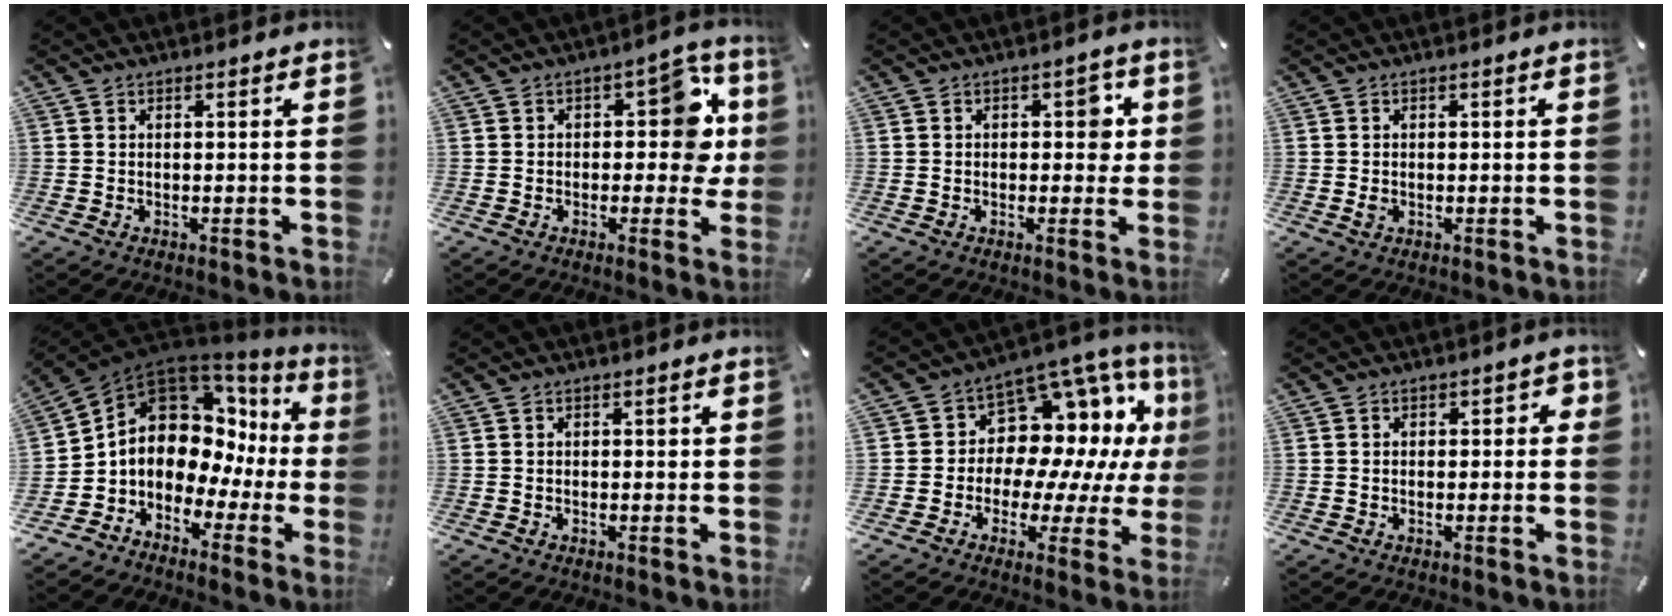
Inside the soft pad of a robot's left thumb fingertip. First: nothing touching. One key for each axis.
{"total": 12.2, "fx": 1.7, "fy": 7.0, "fz": 9.9, "tx": -0.110, "ty": -0.006, "tz": 0.023}
{"total": 4.9, "fx": 0.6, "fy": 3.2, "fz": 3.7, "tx": -0.035, "ty": -0.001, "tz": -0.002}
{"total": 1.2, "fx": -0.2, "fy": 0.8, "fz": 0.9, "tx": -0.016, "ty": 0.001, "tz": -0.004}
{"total": 11.9, "fx": 2.6, "fy": 9.6, "fz": 6.4, "tx": -0.120, "ty": -0.039, "tz": 0.042}
{"total": 0.8, "fx": -0.1, "fy": 0.6, "fz": 0.5, "tx": -0.010, "ty": 0.003, "tz": -0.004}
{"total": 12.0, "fx": 5.2, "fy": 9.2, "fz": 5.6, "tx": -0.076, "ty": -0.076, "tz": 0.093}
{"total": 1.9, "fx": -0.6, "fy": 1.4, "fz": 1.2, "tx": -0.023, "ty": 0.009, "tz": -0.015}